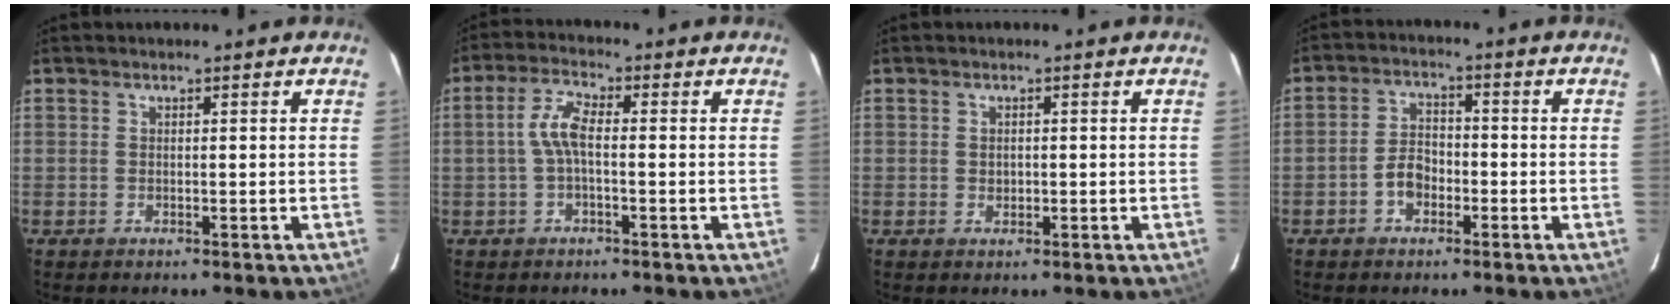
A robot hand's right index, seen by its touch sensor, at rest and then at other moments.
{"total": 4.5, "force": [-0.8, 1.3, 4.2], "torque": [-0.094, 0.015, -0.019]}
{"total": 0.9, "force": [0.0, 0.9, 0.3], "torque": [-0.003, 0.002, 0.001]}
{"total": 4.7, "force": [-2.2, 3.2, 2.7], "torque": [-0.055, 0.013, -0.038]}